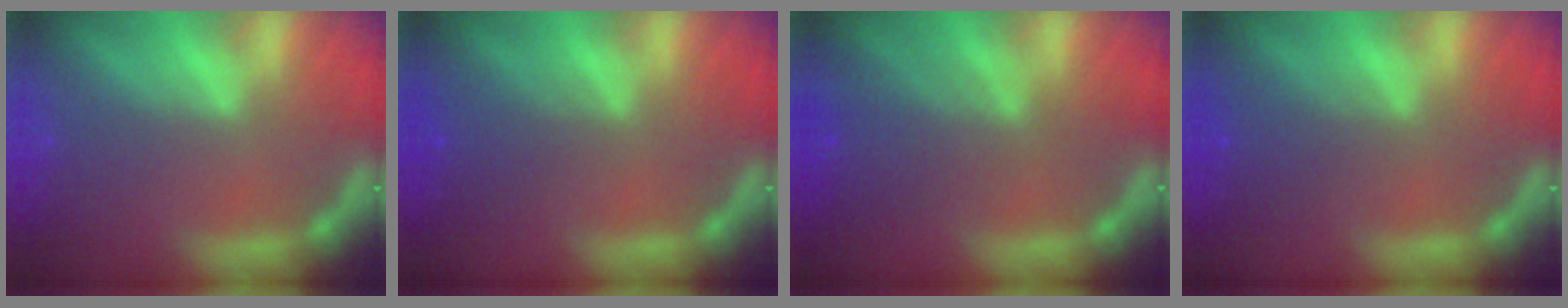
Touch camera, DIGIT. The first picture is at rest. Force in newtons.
{"total": 2.4}
{"total": 4.1}
{"total": 2.4}